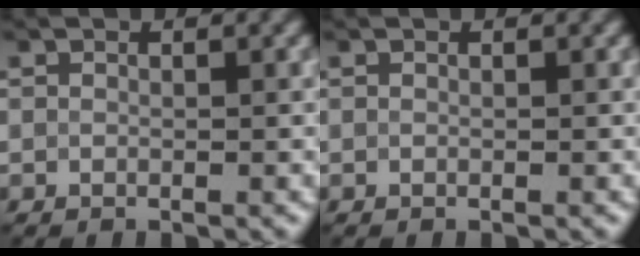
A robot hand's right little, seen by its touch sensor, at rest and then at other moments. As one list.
[{"total": 0.0}]